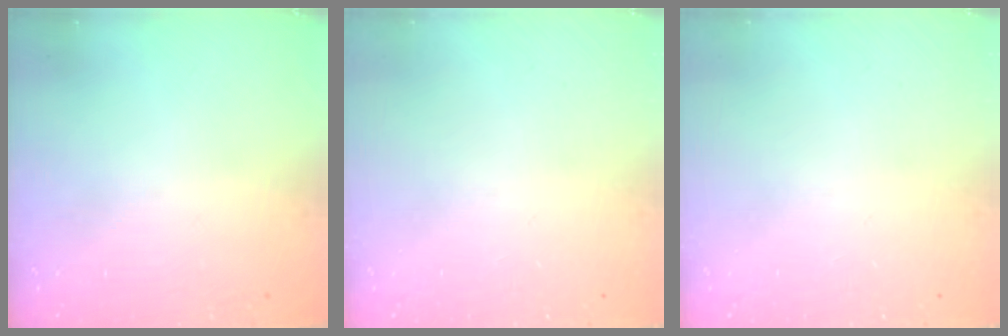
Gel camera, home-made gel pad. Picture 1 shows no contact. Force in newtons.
{"total": 0.0}
{"total": 0.0}